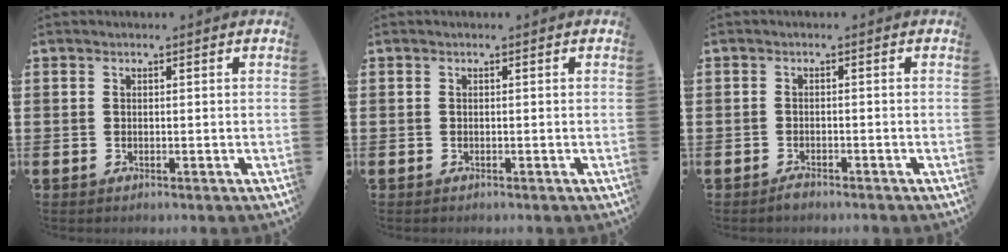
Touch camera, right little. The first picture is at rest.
{"total": 0.0}
{"total": 1.0, "force": [-0.9, 0.3, 0.3], "torque": [-0.008, 0.000, -0.019]}